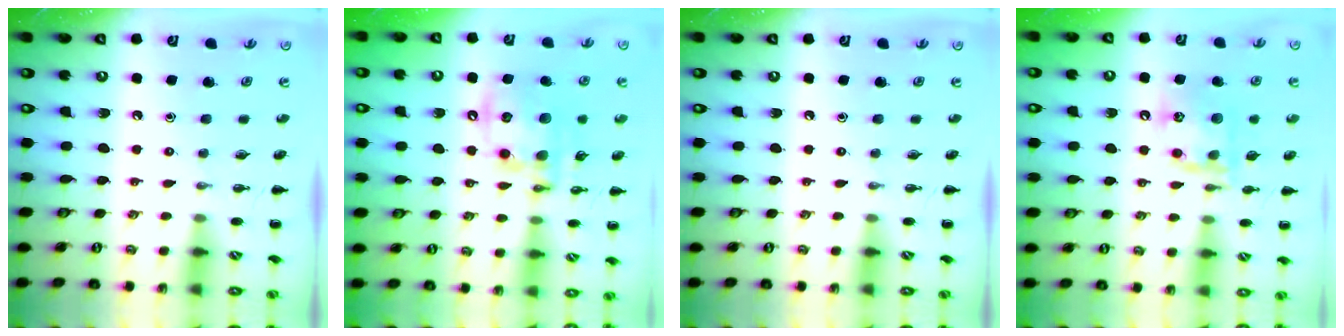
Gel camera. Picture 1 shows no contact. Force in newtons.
{"total": 14.2, "press": 13.9, "slide": 3.0}
{"total": 0.0}
{"total": 15.4, "press": 15.3, "slide": 2.0}